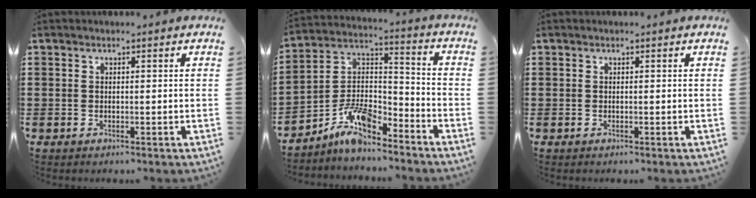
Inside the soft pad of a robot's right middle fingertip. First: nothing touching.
{"total": 9.4, "force": [-7.6, 3.0, 4.7], "torque": [-0.102, 0.011, -0.149]}
{"total": 0.0}